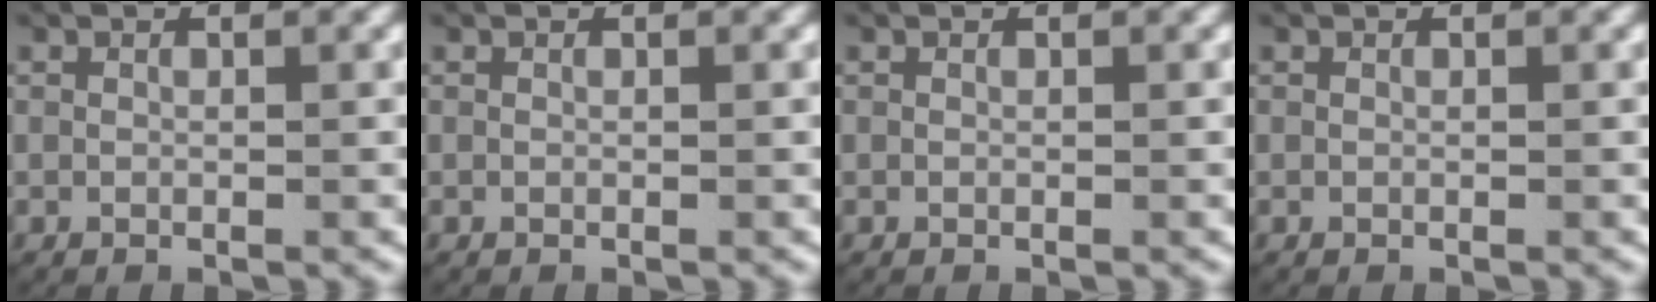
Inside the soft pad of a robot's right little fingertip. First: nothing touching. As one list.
[{"total": 0.0}, {"total": 0.0}, {"total": 0.0}]